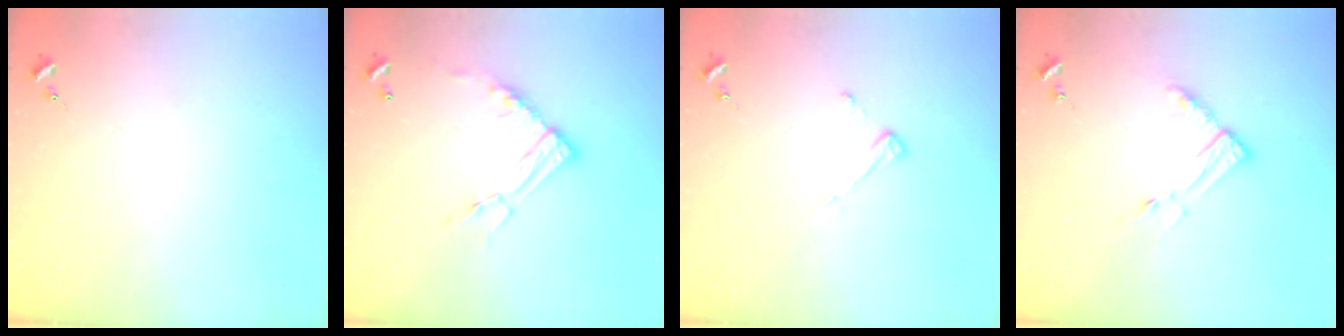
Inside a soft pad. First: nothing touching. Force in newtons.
{"total": 13.1, "press": 13.0, "slide": 1.2}
{"total": 3.9, "press": 3.9, "slide": 0.4}
{"total": 9.3, "press": 9.2, "slide": 1.0}